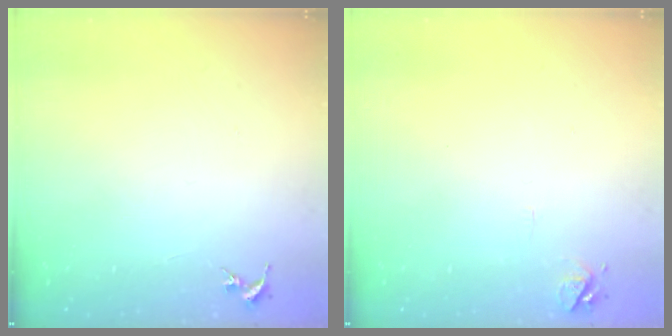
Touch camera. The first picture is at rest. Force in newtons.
{"total": 6.3, "press": 6.3, "slide": 0.7}